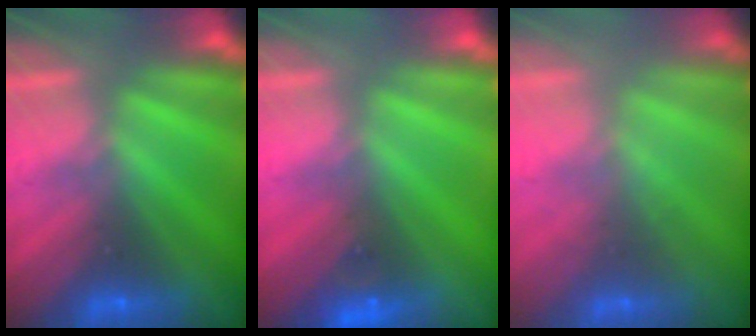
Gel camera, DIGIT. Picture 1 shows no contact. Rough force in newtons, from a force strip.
{"total": 4.7}
{"total": 2.1}